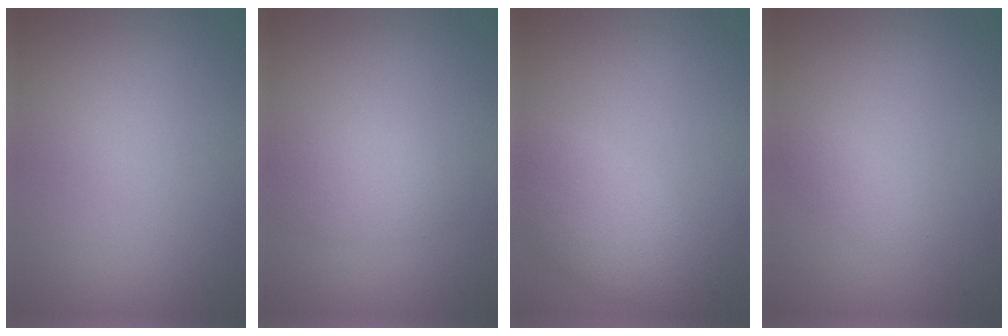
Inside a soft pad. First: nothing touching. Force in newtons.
{"total": 2.2, "press": 2.1, "slide": 0.1}
{"total": 4.9, "press": 4.9, "slide": 0.3}
{"total": 1.1, "press": 1.1, "slide": 0.0}